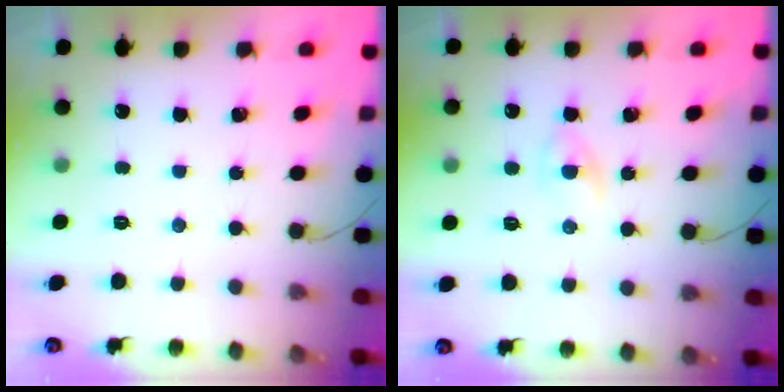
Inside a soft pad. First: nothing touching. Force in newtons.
{"total": 2.7, "press": 2.4, "slide": 1.1}